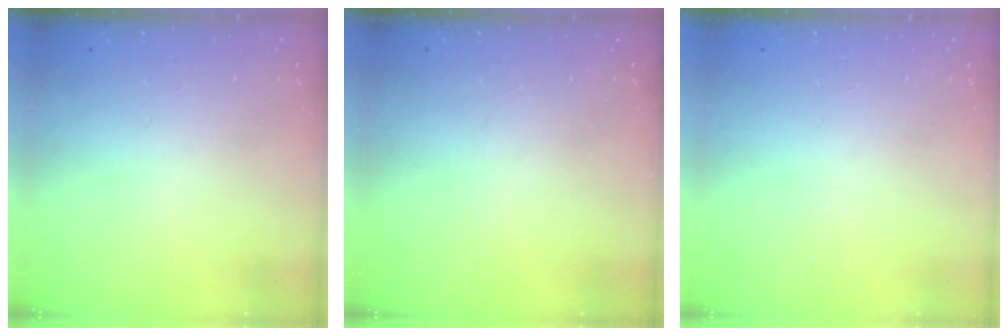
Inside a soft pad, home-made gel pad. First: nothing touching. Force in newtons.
{"total": 0.0}
{"total": 0.0}